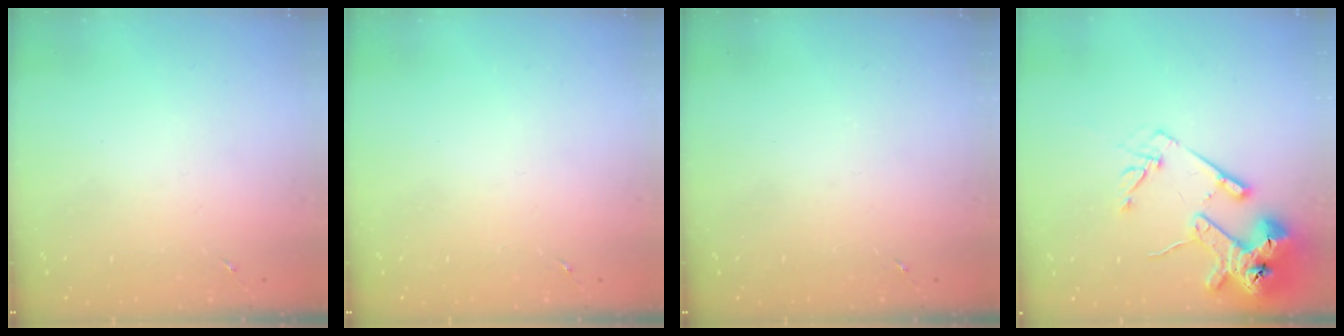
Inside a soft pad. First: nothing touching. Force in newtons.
{"total": 0.0}
{"total": 0.0}
{"total": 16.8, "press": 16.7, "slide": 1.9}